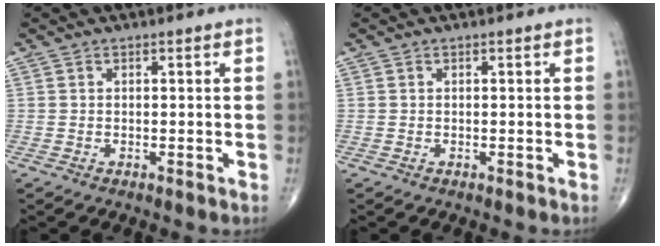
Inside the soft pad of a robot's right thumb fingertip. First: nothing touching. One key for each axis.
{"total": 0.0}